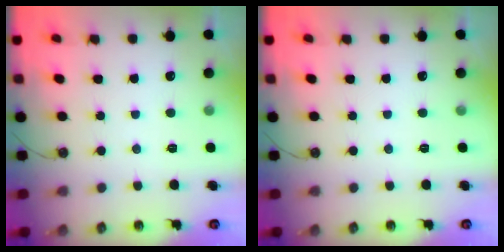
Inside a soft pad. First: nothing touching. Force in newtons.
{"total": 0.0}